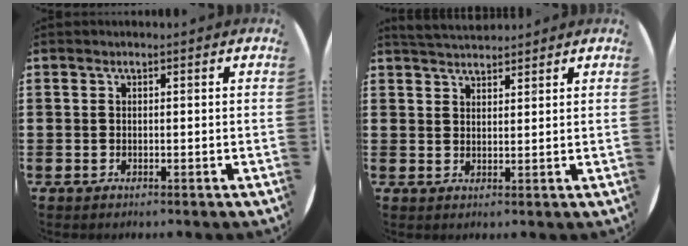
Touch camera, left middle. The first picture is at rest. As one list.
[{"total": 3.6, "force": [3.5, 0.4, 0.4], "torque": [-0.015, -0.007, 0.066]}]